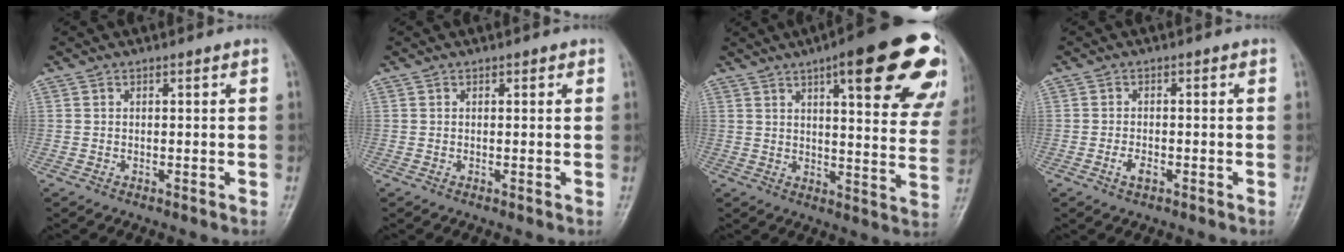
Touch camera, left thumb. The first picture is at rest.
{"total": 0.6, "force": [0.4, 0.4, 0.3], "torque": [0.000, -0.001, 0.001]}
{"total": 25.7, "force": [13.4, 6.9, 20.8], "torque": [-0.219, -0.026, 0.164]}
{"total": 2.0, "force": [-1.1, 1.0, 1.4], "torque": [-0.025, 0.003, -0.019]}